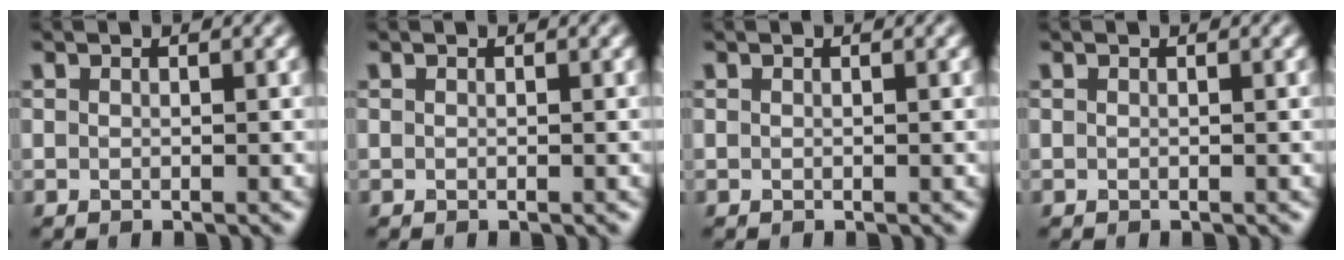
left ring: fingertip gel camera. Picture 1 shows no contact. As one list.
[{"total": 0.0}, {"total": 0.0}, {"total": 0.0}]